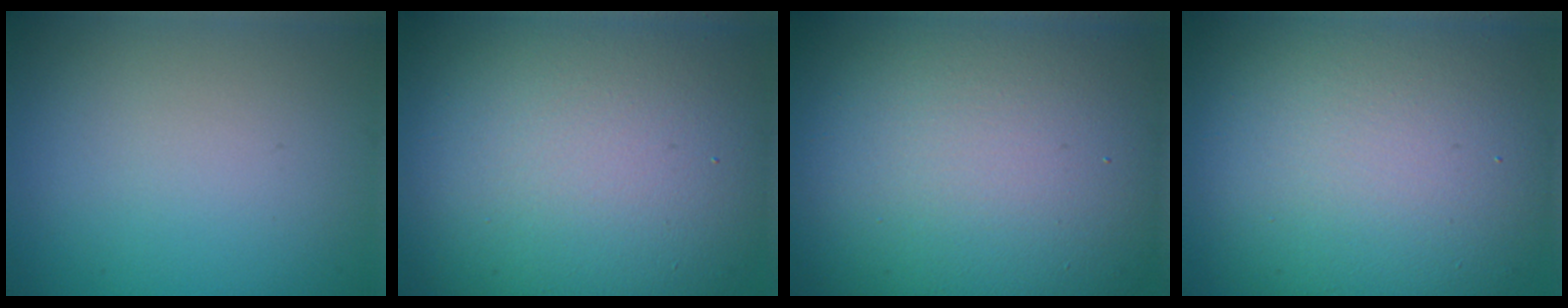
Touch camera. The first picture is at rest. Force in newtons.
{"total": 15.8, "press": 15.8, "slide": 1.3}
{"total": 18.0, "press": 17.9, "slide": 1.3}
{"total": 14.5, "press": 14.5, "slide": 1.0}